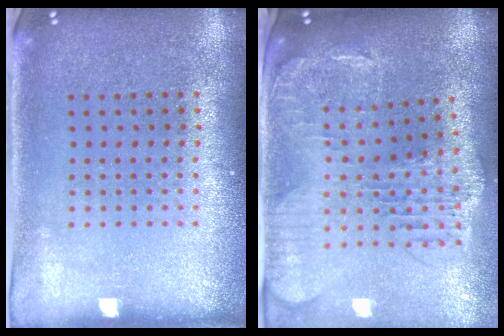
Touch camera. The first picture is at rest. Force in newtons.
{"total": 2.1, "press": 1.9, "slide": 0.9}